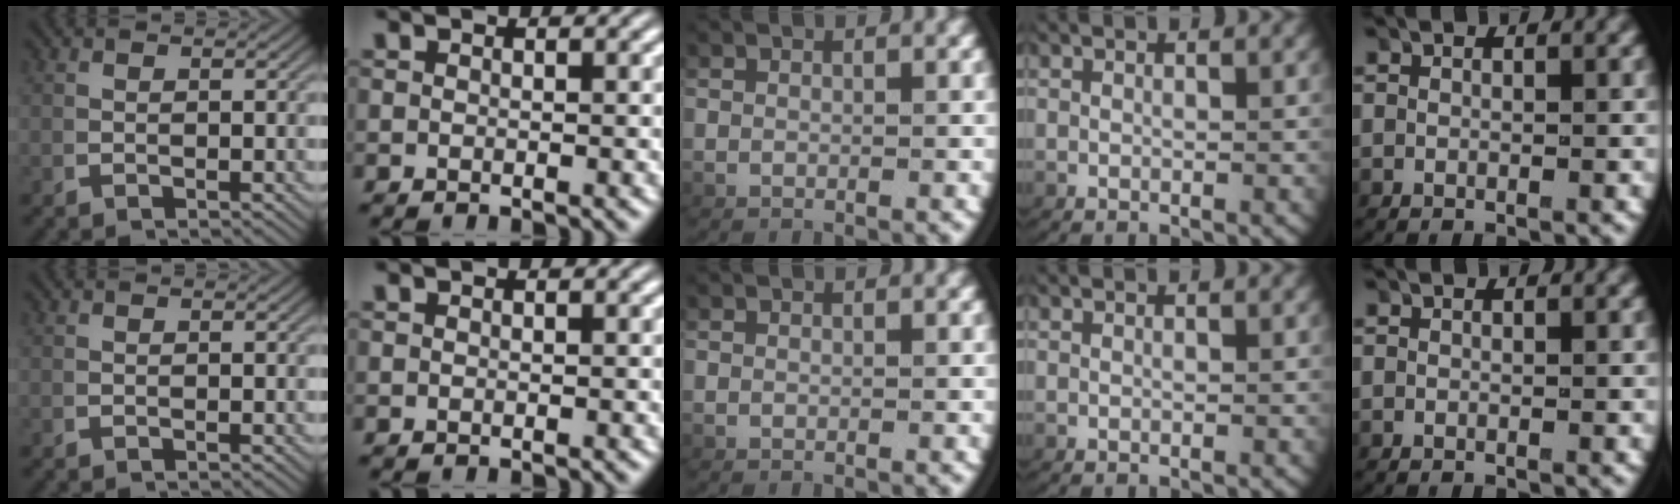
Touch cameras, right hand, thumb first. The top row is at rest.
{}